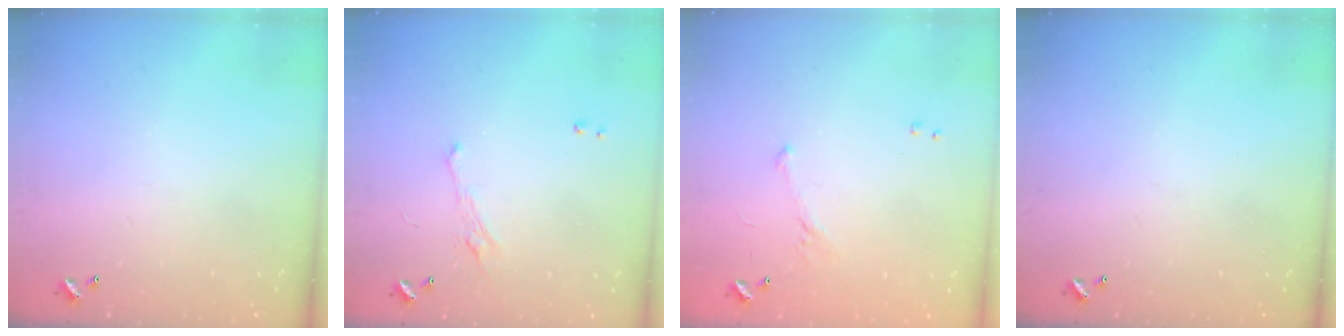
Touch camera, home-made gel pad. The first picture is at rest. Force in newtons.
{"total": 2.0, "press": 1.9, "slide": 0.7}
{"total": 5.4, "press": 5.3, "slide": 1.0}
{"total": 0.0}